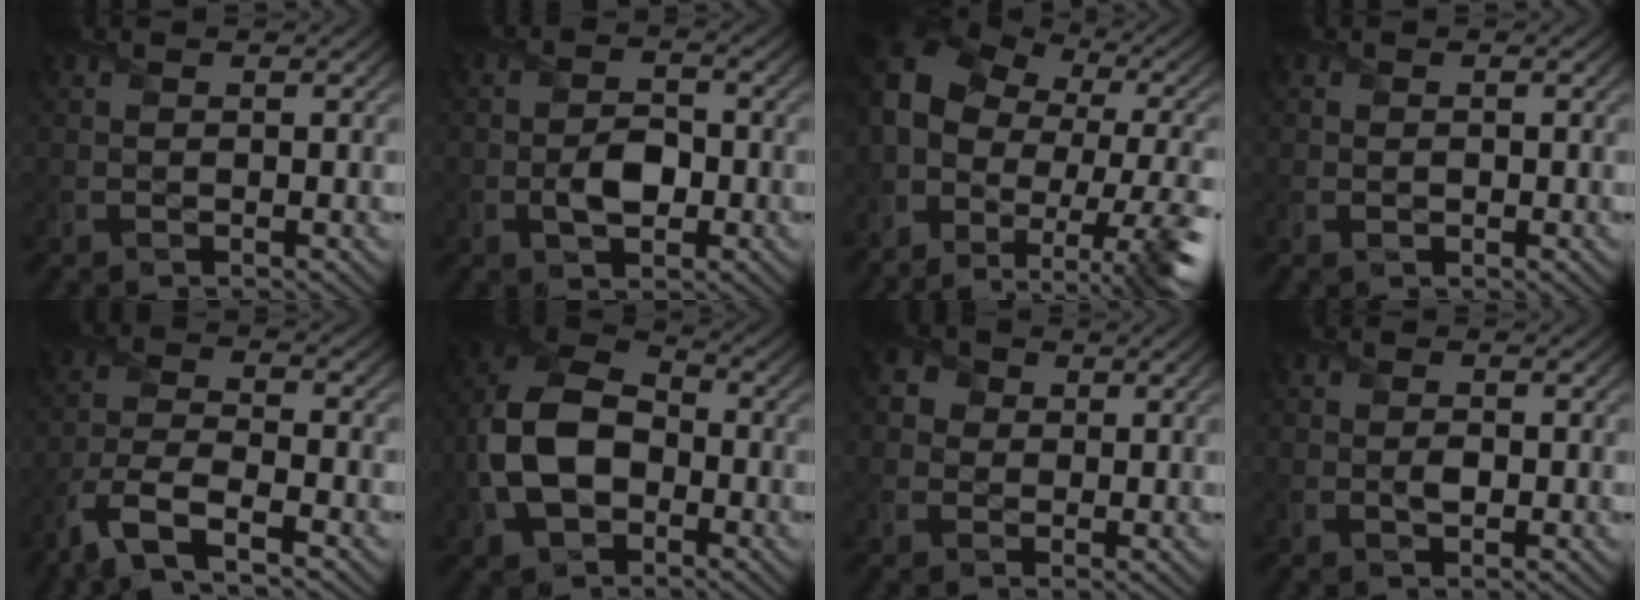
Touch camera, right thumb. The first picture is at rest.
{"total": 3.7, "force": [-0.9, 2.1, 2.8], "torque": [-0.059, 0.003, -0.019]}
{"total": 16.4, "force": [-2.2, 11.4, 11.6], "torque": [-0.252, -0.033, 0.007]}
{"total": 0.0}
{"total": 7.5, "force": [-5.2, 2.0, 5.1], "torque": [-0.116, -0.004, -0.117]}
{"total": 12.8, "force": [-2.6, 8.7, 9.1], "torque": [-0.225, -0.012, -0.058]}
{"total": 2.6, "force": [0.5, 2.4, 0.9], "torque": [-0.023, 0.007, 0.003]}
{"total": 1.1, "force": [-0.1, 0.4, 1.0], "torque": [-0.020, 0.003, -0.003]}